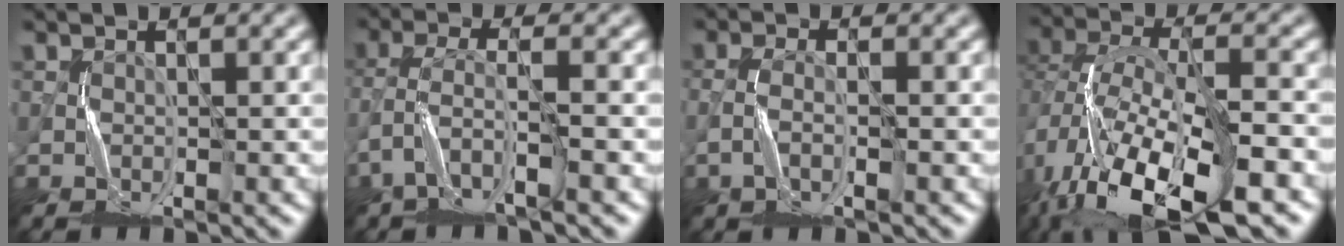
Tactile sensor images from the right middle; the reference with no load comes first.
{"total": 3.5, "force": [-2.1, 0.9, 2.7], "torque": [-0.074, 0.000, -0.046]}
{"total": 2.0, "force": [-0.8, 0.6, 1.7], "torque": [-0.045, 0.004, -0.020]}
{"total": 13.6, "force": [-7.5, 6.0, 9.6], "torque": [-0.206, -0.017, -0.117]}